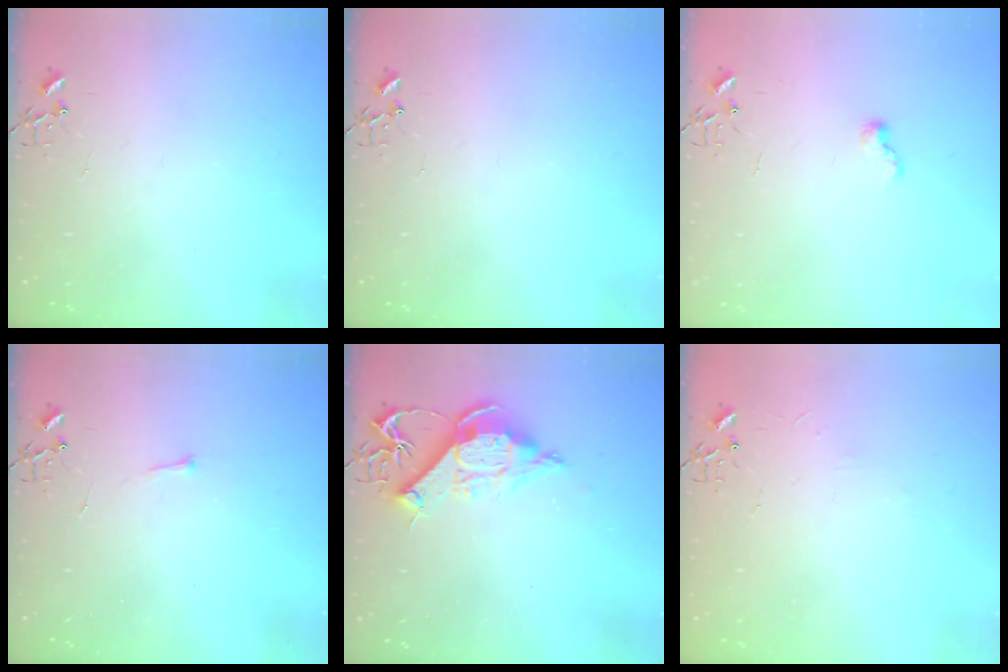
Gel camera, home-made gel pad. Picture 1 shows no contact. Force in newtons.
{"total": 0.0}
{"total": 6.1, "press": 6.0, "slide": 0.7}
{"total": 2.9, "press": 2.9, "slide": 0.4}
{"total": 11.9, "press": 11.7, "slide": 1.8}
{"total": 2.7, "press": 2.7, "slide": 0.4}